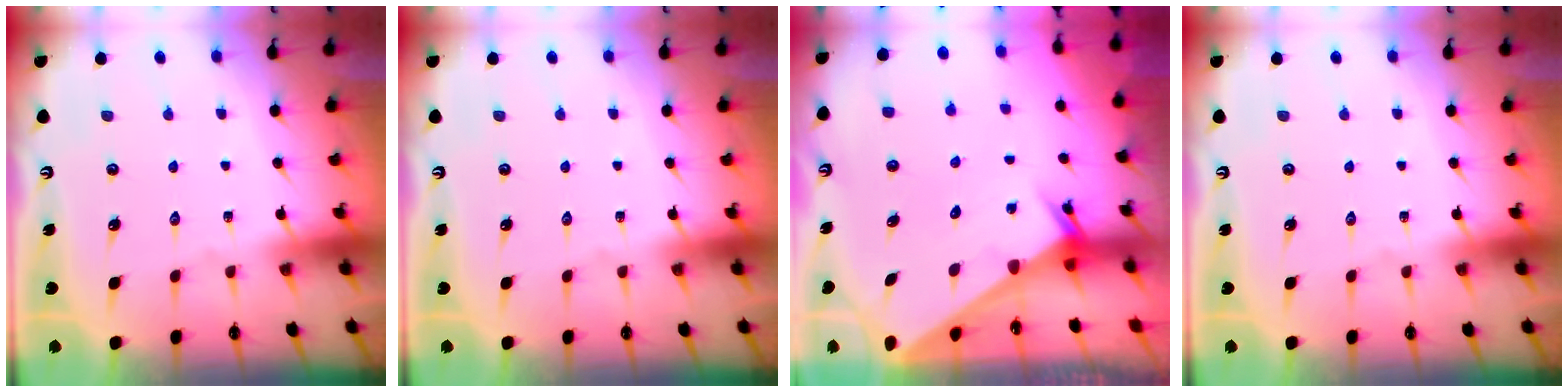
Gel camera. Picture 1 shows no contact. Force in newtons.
{"total": 0.0}
{"total": 2.1, "press": 2.1, "slide": 0.2}
{"total": 0.0}